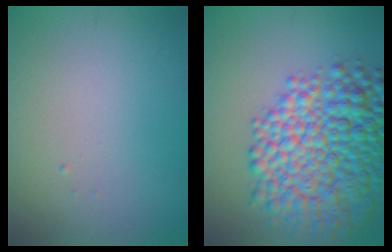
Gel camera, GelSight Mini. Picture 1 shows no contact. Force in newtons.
{"total": 10.5, "press": 10.5, "slide": 0.0}